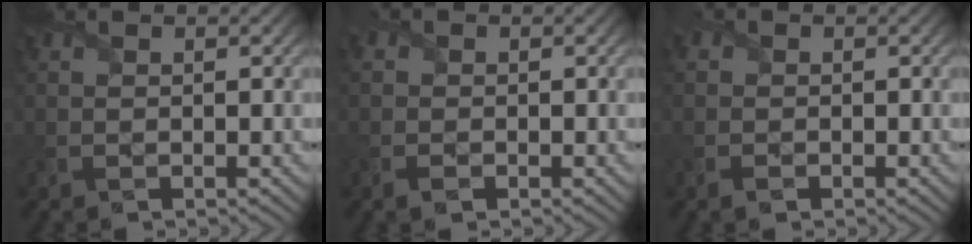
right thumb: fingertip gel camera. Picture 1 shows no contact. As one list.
[{"total": 1.5, "force": [-0.7, 1.2, 0.6], "torque": [-0.020, -0.003, -0.021]}, {"total": 1.3, "force": [-0.7, 1.0, 0.3], "torque": [-0.011, -0.003, -0.020]}]